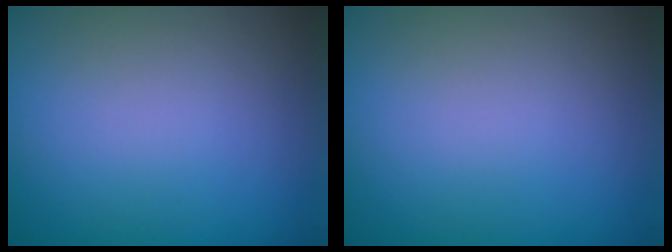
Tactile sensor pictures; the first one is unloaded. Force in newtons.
{"total": 0.0}